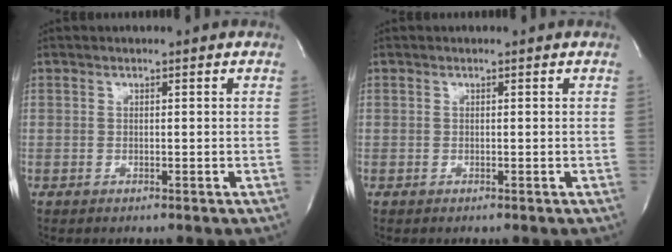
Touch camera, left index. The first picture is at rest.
{"total": 0.0}